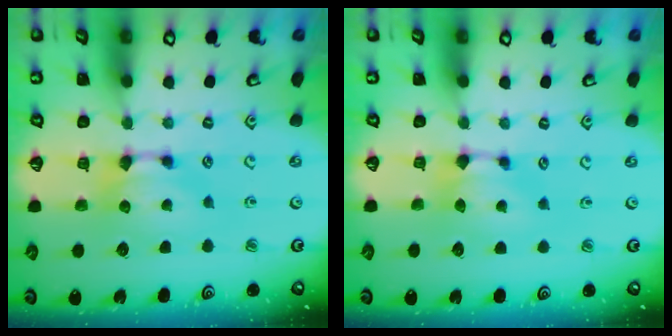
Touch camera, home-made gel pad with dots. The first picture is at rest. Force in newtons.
{"total": 0.8, "press": 0.3, "slide": 0.7}